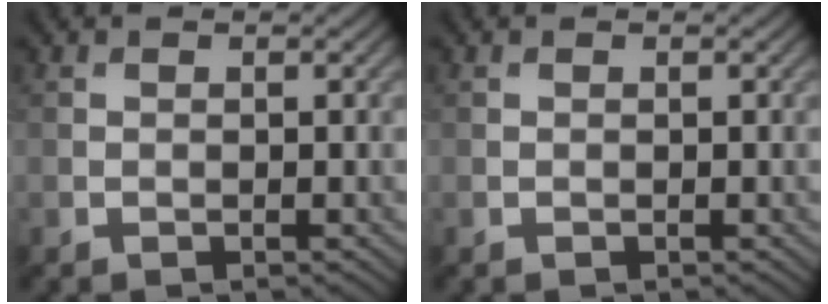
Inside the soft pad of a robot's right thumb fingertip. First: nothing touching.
{"total": 0.0}